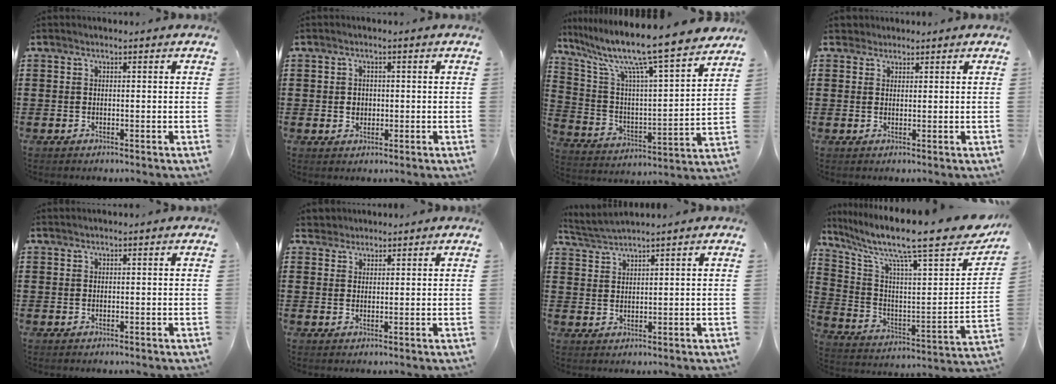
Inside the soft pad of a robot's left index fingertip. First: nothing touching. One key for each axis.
{"total": 1.6, "fx": 0.2, "fy": 1.3, "fz": 0.8, "tx": -0.019, "ty": 0.008, "tz": 0.001}
{"total": 12.0, "fx": 10.0, "fy": 0.2, "fz": 6.7, "tx": -0.159, "ty": -0.076, "tz": 0.159}
{"total": 1.8, "fx": 1.6, "fy": 1.0, "fz": -0.1, "tx": -0.005, "ty": 0.007, "tz": 0.031}
{"total": 0.0}
{"total": 2.1, "fx": 1.9, "fy": 0.9, "fz": -0.3, "tx": -0.001, "ty": 0.006, "tz": 0.037}
{"total": 2.1, "fx": 2.1, "fy": -0.4, "fz": 0.3, "tx": -0.013, "ty": -0.005, "tz": 0.039}
{"total": 12.8, "fx": 9.9, "fy": 1.7, "fz": 7.9, "tx": -0.160, "ty": -0.076, "tz": 0.151}